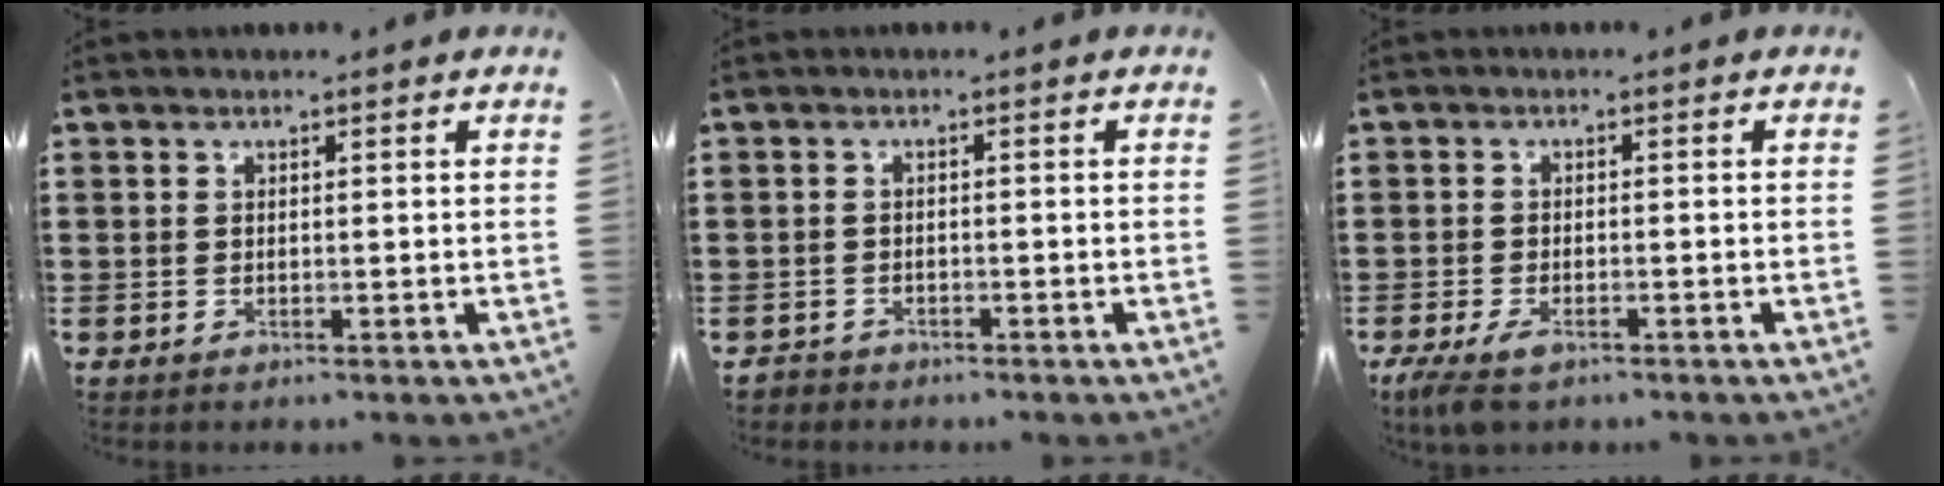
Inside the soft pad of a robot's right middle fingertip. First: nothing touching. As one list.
[{"total": 1.2, "force": [-1.1, 0.4, -0.1], "torque": [-0.002, 0.002, -0.025]}, {"total": 2.6, "force": [-1.8, 0.7, 1.7], "torque": [-0.053, -0.009, -0.040]}]